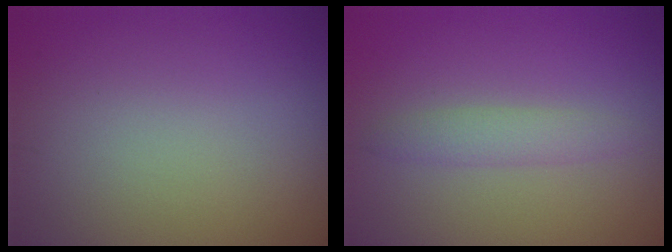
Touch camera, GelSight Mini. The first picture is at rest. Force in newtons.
{"total": 1.9, "press": 1.9, "slide": 0.1}